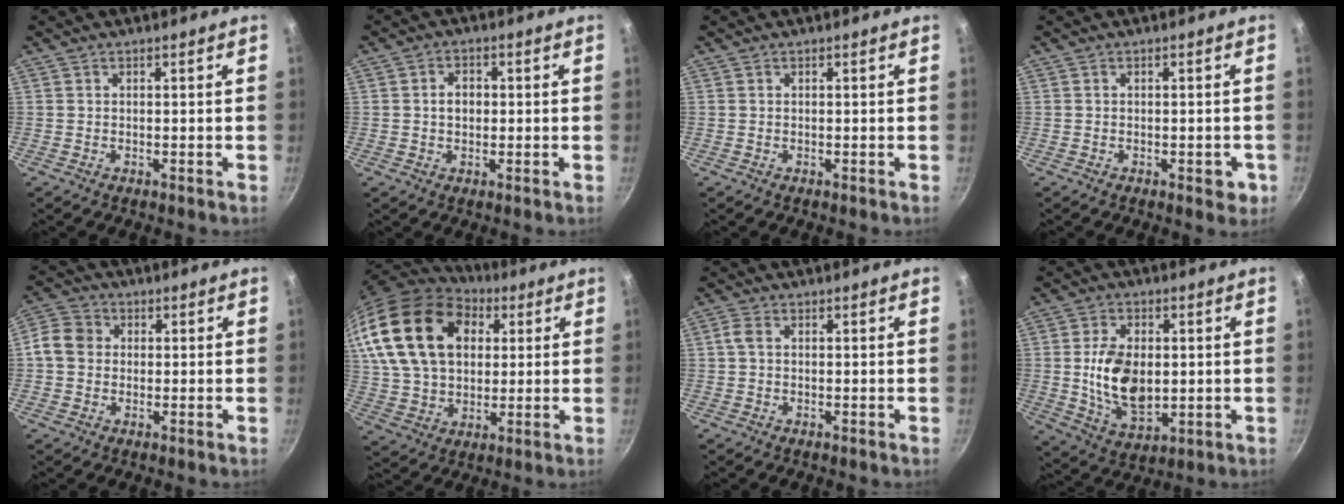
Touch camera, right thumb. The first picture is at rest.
{"total": 3.6, "force": [0.1, 2.7, 2.3], "torque": [-0.020, 0.011, 0.001]}
{"total": 0.0}
{"total": 3.1, "force": [-1.1, 1.6, 2.4], "torque": [-0.015, 0.005, -0.013]}
{"total": 6.3, "force": [0.2, 5.5, 3.1], "torque": [-0.038, 0.012, -0.016]}
{"total": 24.0, "force": [8.2, 16.3, 15.7], "torque": [-0.278, 0.000, 0.150]}
{"total": 2.0, "force": [0.2, 1.4, 1.5], "torque": [-0.034, 0.007, 0.002]}
{"total": 12.6, "force": [0.4, 7.7, 9.9], "torque": [-0.163, -0.013, 0.014]}